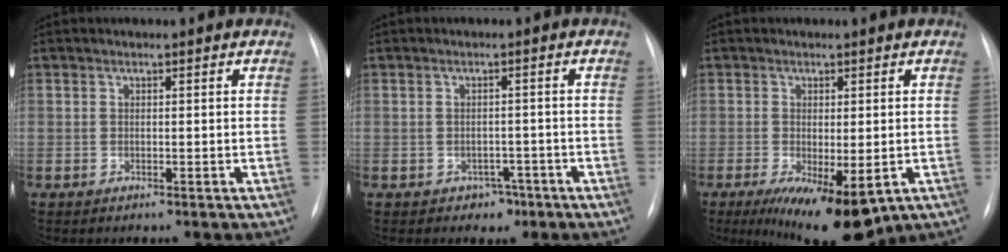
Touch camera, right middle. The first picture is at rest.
{"total": 2.6, "force": [-1.6, 2.0, 0.7], "torque": [-0.004, 0.012, -0.015]}
{"total": 12.0, "force": [-6.1, 4.1, 9.5], "torque": [-0.126, -0.020, -0.084]}